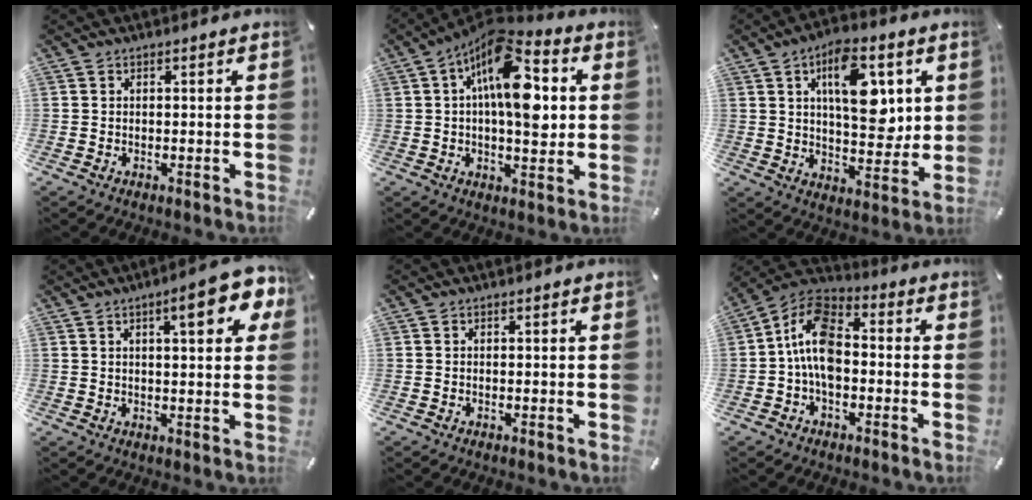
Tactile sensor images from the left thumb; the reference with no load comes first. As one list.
[{"total": 17.2, "force": [4.1, 8.1, 14.5], "torque": [-0.233, -0.026, 0.067]}, {"total": 15.7, "force": [5.1, 8.2, 12.4], "torque": [-0.166, -0.012, 0.085]}, {"total": 11.1, "force": [5.3, 3.3, 9.2], "torque": [-0.125, -0.015, 0.081]}, {"total": 0.0}, {"total": 11.5, "force": [-1.7, 7.0, 8.9], "torque": [-0.193, 0.006, -0.033]}]